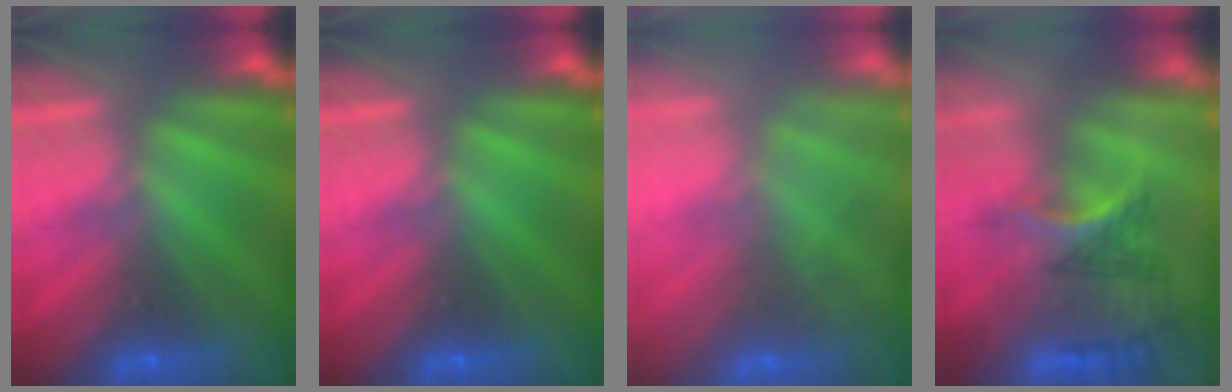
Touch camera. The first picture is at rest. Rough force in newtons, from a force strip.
{"total": 0.0}
{"total": 7.0}
{"total": 2.9}